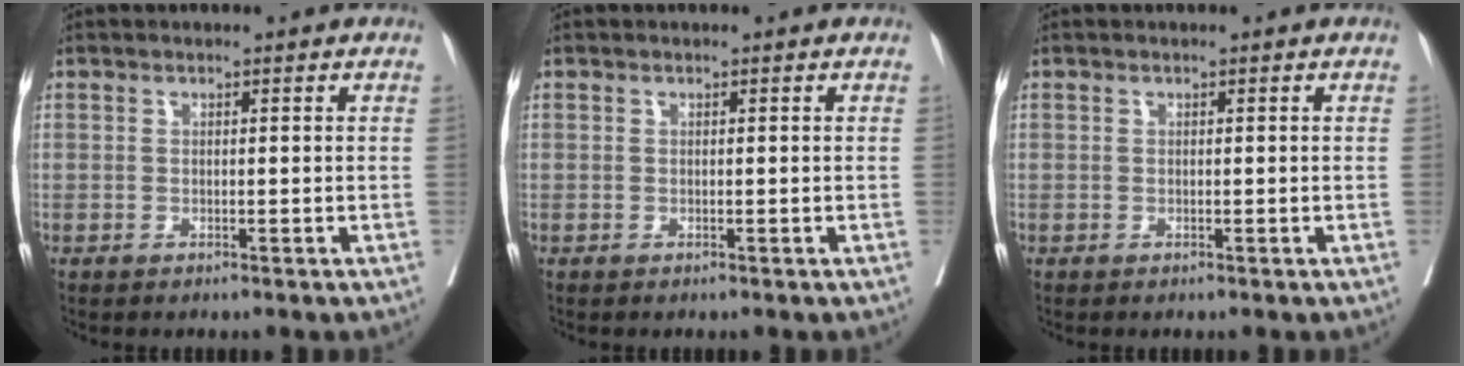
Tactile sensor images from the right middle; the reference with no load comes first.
{"total": 0.0}
{"total": 0.0}